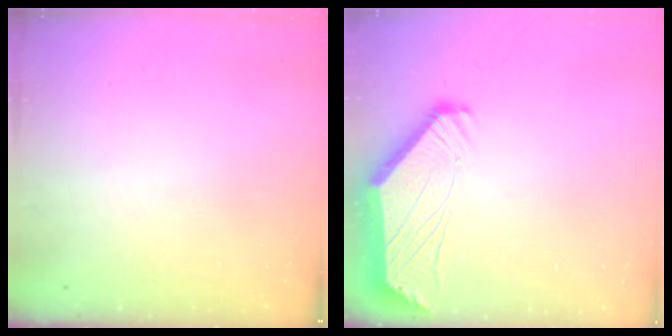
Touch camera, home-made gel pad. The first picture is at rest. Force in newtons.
{"total": 2.5, "press": 2.5, "slide": 0.6}